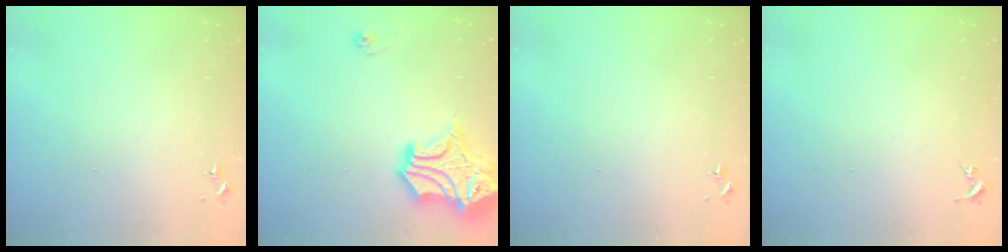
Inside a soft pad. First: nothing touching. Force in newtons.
{"total": 17.1, "press": 16.9, "slide": 2.2}
{"total": 0.0}
{"total": 0.0}